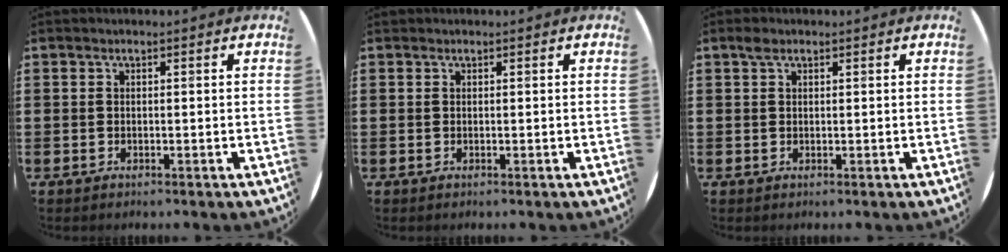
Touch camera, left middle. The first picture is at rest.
{"total": 0.0}
{"total": 1.2, "force": [0.9, 0.7, 0.5], "torque": [-0.005, 0.002, 0.014]}